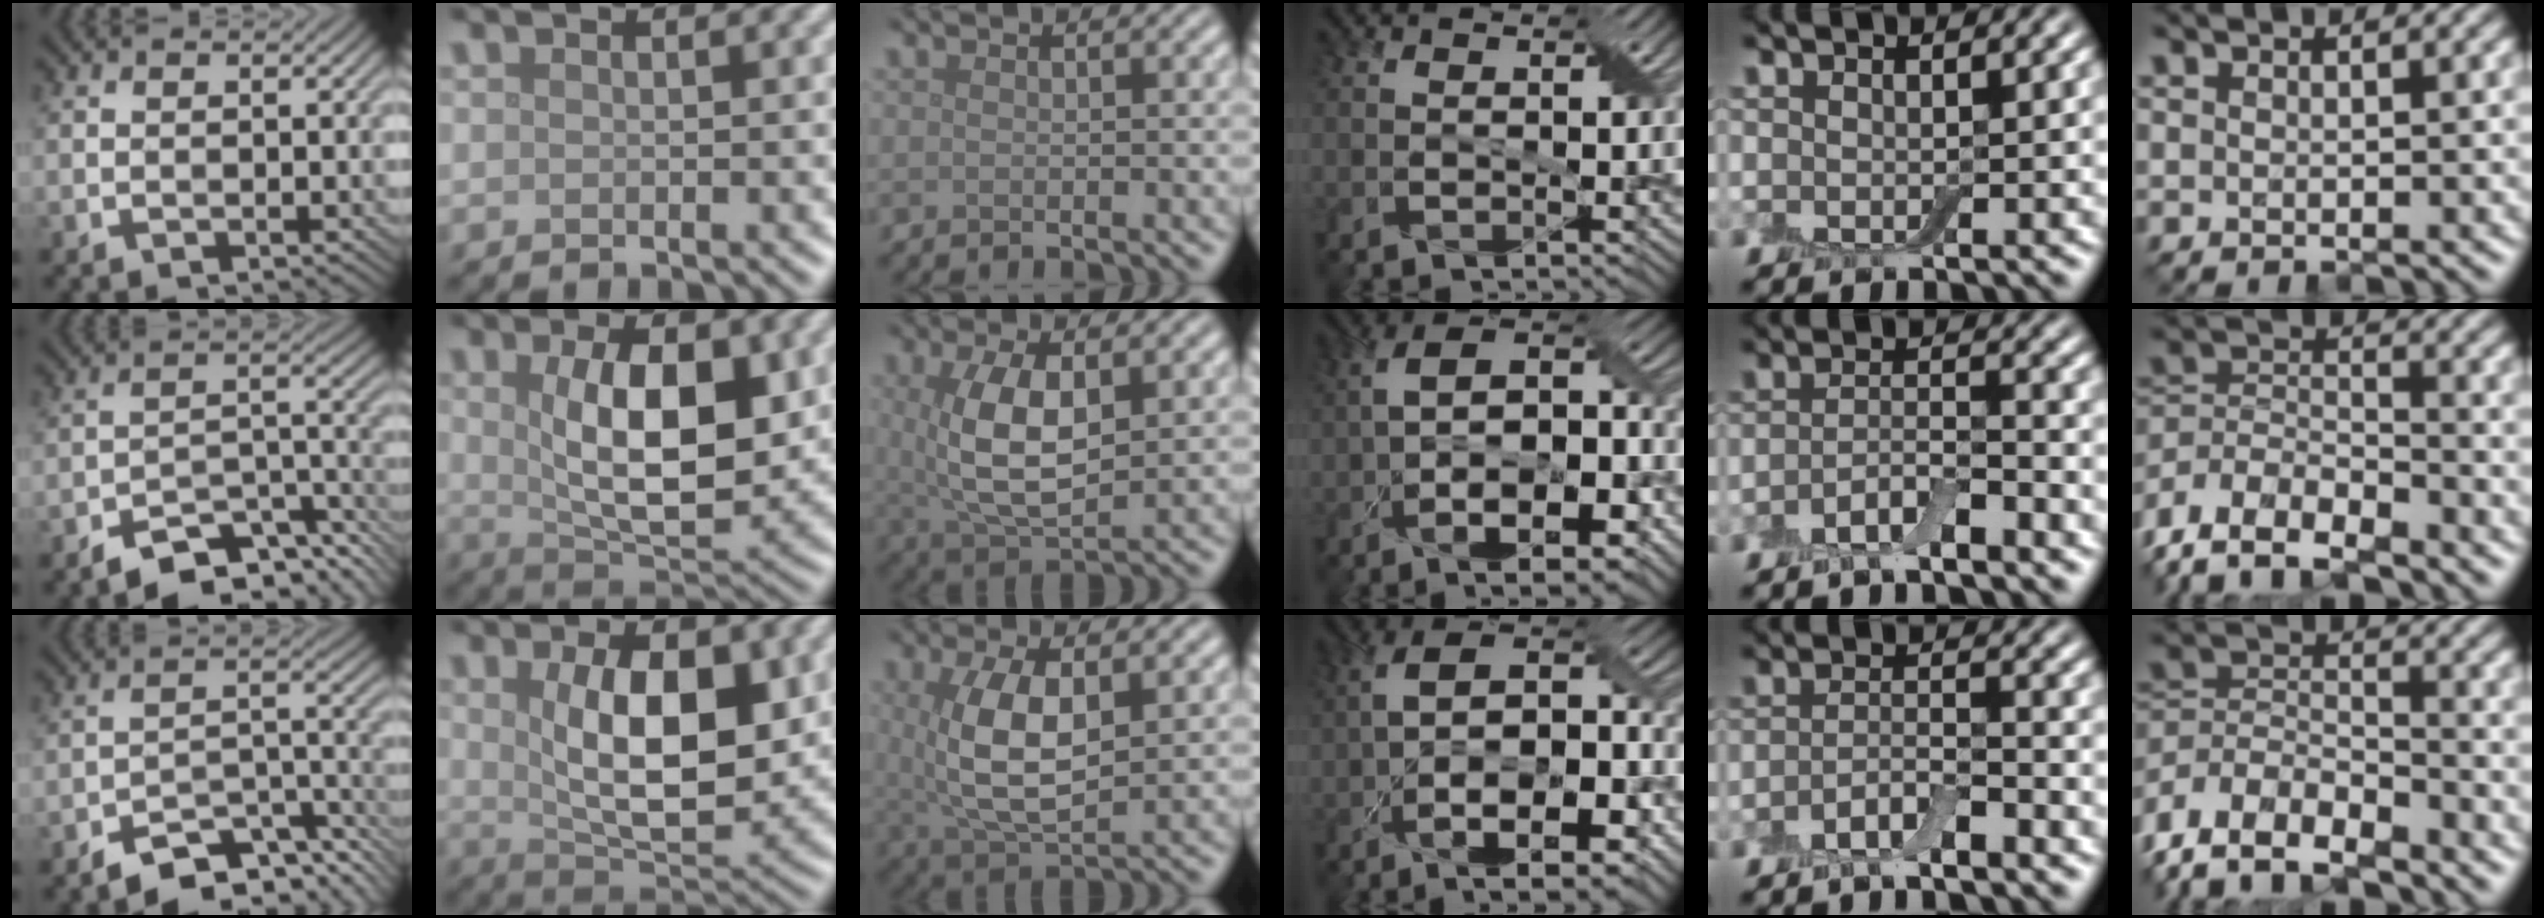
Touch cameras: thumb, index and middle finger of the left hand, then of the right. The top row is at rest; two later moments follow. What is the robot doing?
{"motion": "wrap", "object": "bandage"}